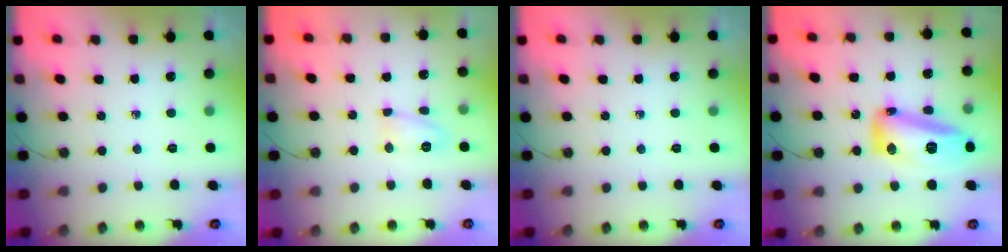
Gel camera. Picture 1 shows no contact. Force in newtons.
{"total": 7.3, "press": 7.3, "slide": 0.5}
{"total": 0.0}
{"total": 17.0, "press": 16.9, "slide": 1.5}